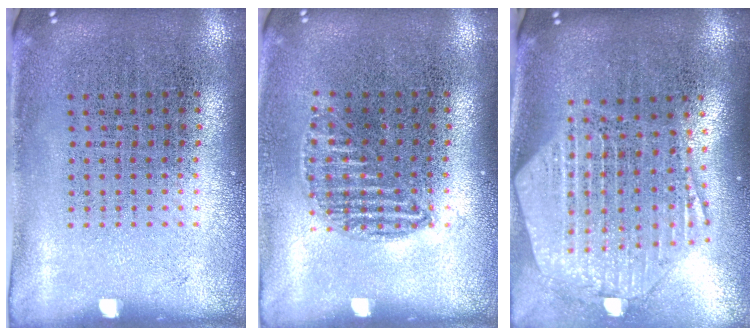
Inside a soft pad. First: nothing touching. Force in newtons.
{"total": 1.1, "press": 1.0, "slide": 0.4}
{"total": 2.8, "press": 2.3, "slide": 1.6}